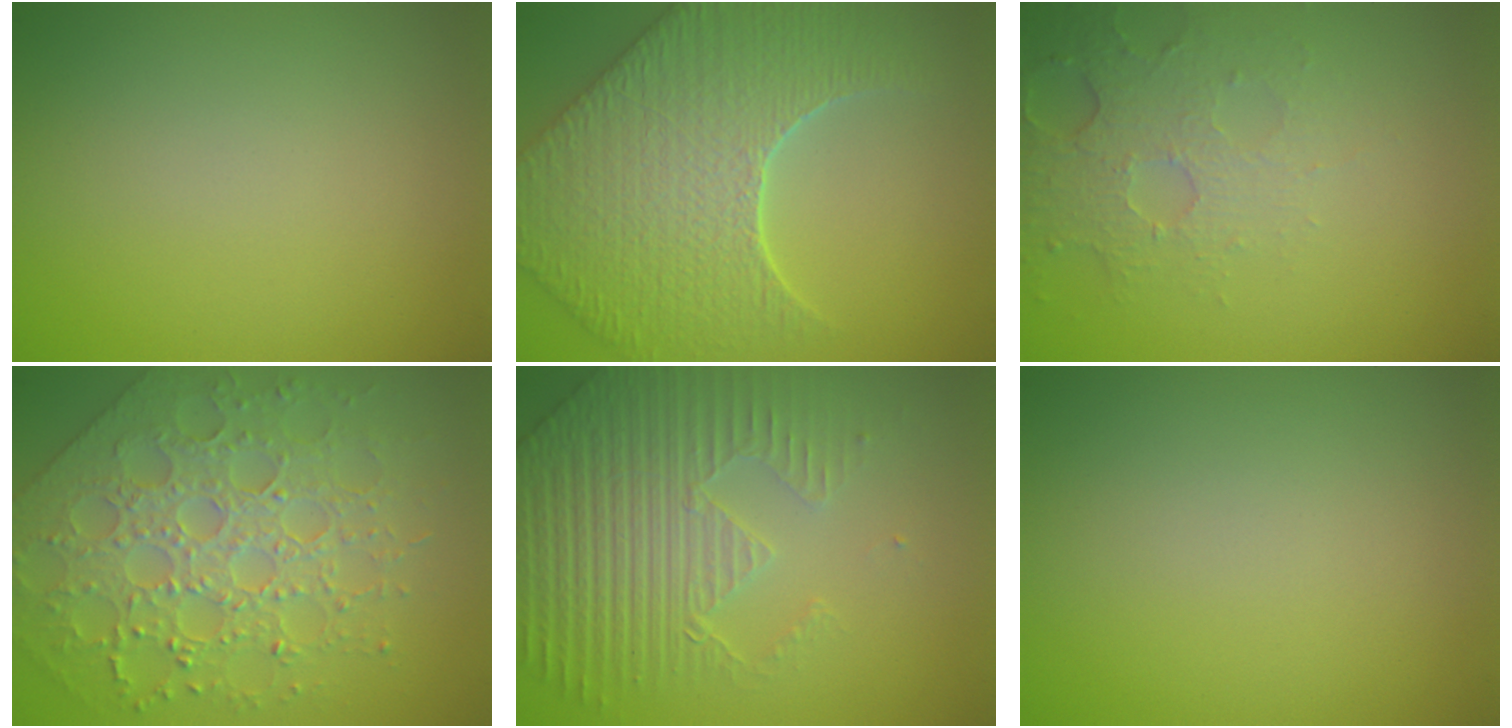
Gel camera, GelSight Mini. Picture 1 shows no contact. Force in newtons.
{"total": 8.5, "press": 7.2, "slide": 4.6}
{"total": 4.7, "press": 3.1, "slide": 3.5}
{"total": 6.3, "press": 5.6, "slide": 2.9}
{"total": 4.7, "press": 4.6, "slide": 1.1}
{"total": 0.0}